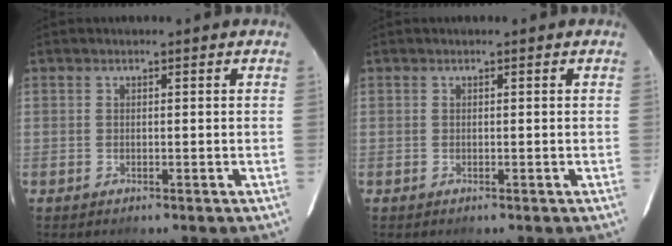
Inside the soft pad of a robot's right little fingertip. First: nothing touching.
{"total": 0.0}